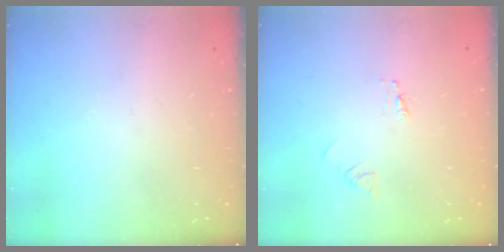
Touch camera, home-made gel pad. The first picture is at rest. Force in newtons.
{"total": 2.1, "press": 2.1, "slide": 0.1}